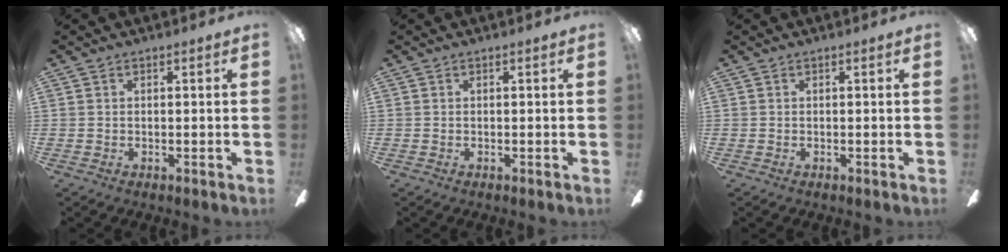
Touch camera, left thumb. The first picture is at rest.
{"total": 0.0}
{"total": 0.0}